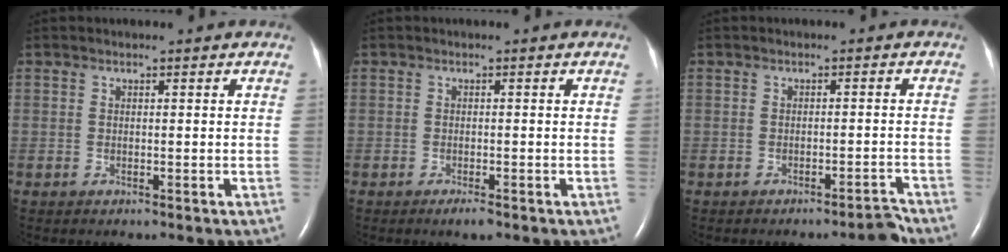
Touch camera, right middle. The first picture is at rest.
{"total": 1.5, "force": [-1.0, 0.2, 1.1], "torque": [-0.022, -0.004, -0.016]}
{"total": 2.1, "force": [-2.0, -0.2, 0.5], "torque": [0.001, 0.001, -0.026]}